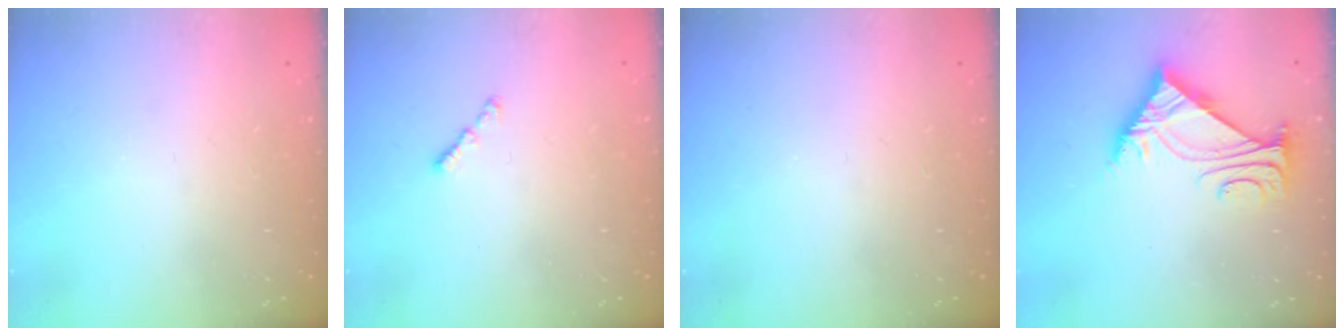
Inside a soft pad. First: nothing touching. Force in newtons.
{"total": 1.0, "press": 0.9, "slide": 0.5}
{"total": 0.0}
{"total": 7.2, "press": 7.2, "slide": 1.1}